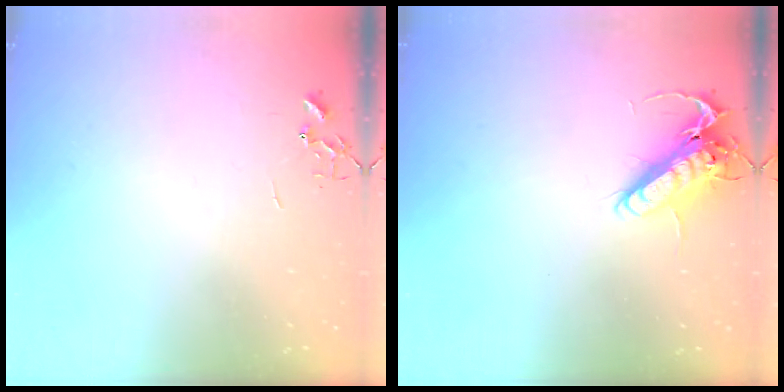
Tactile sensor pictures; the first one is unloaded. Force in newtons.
{"total": 13.3, "press": 13.1, "slide": 2.4}